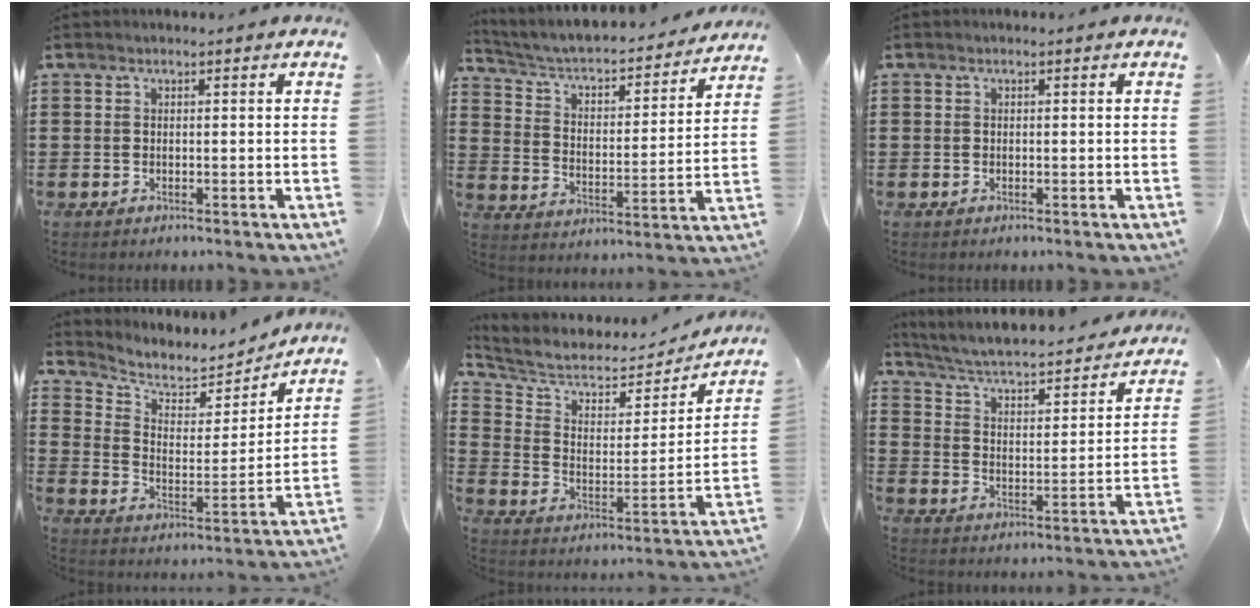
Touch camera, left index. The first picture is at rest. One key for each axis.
{"total": 4.2, "fx": 3.7, "fy": 0.9, "fz": 1.8, "tx": -0.053, "ty": -0.033, "tz": 0.054}
{"total": 0.0}
{"total": 5.3, "fx": 4.4, "fy": 2.4, "fz": 1.4, "tx": -0.056, "ty": -0.025, "tz": 0.073}
{"total": 6.0, "fx": 5.3, "fy": 2.0, "fz": 2.2, "tx": -0.073, "ty": -0.031, "tz": 0.086}
{"total": 4.1, "fx": 3.6, "fy": 0.3, "fz": 1.8, "tx": -0.054, "ty": -0.033, "tz": 0.052}